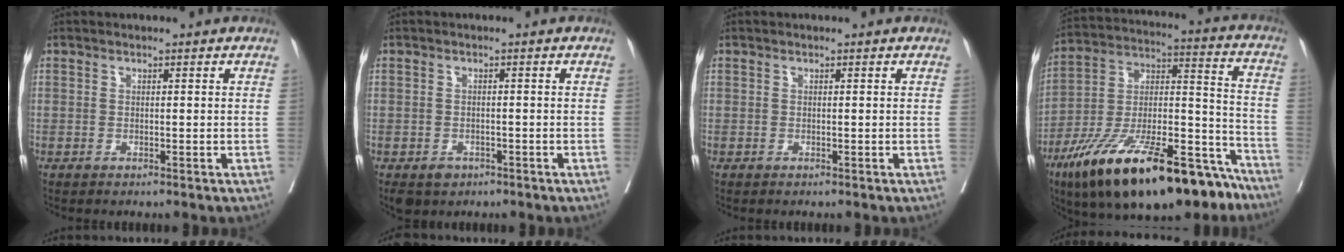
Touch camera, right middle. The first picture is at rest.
{"total": 3.2, "force": [-1.9, 2.3, 1.1], "torque": [-0.015, 0.000, -0.024]}
{"total": 0.0}
{"total": 28.0, "force": [-19.5, 7.3, 18.8], "torque": [-0.279, 0.002, -0.322]}